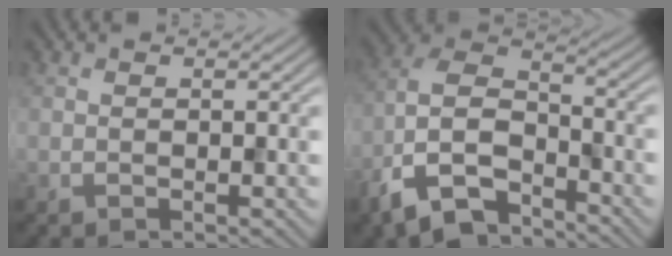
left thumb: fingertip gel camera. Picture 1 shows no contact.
{"total": 12.4, "force": [-7.9, 5.9, 7.5], "torque": [-0.165, -0.012, -0.164]}